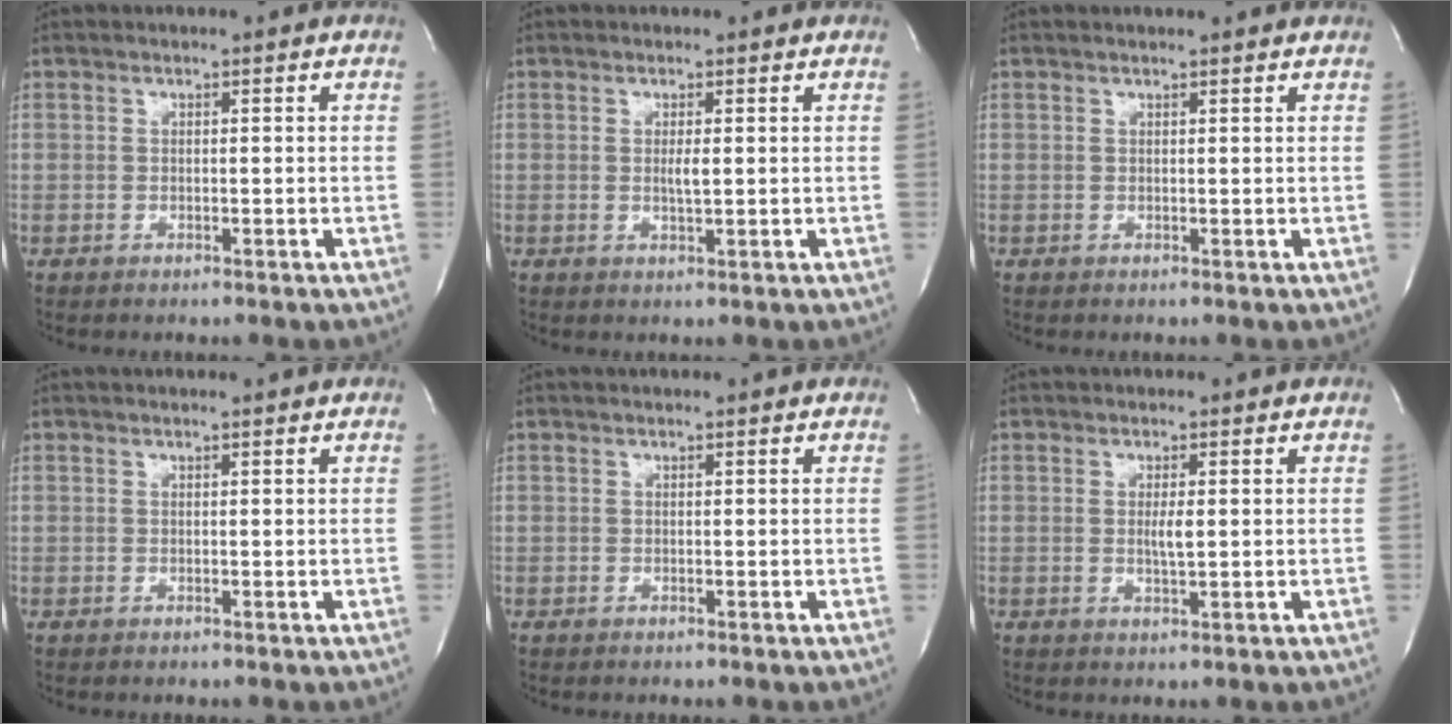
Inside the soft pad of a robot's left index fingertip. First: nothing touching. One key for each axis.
{"total": 1.6, "fx": 0.2, "fy": 0.2, "fz": 1.6, "tx": -0.033, "ty": -0.004, "tz": 0.003}
{"total": 3.3, "fx": 3.2, "fy": 0.2, "fz": 0.9, "tx": -0.015, "ty": 0.012, "tz": 0.030}
{"total": 1.3, "fx": 1.2, "fy": -0.1, "fz": 0.3, "tx": -0.010, "ty": 0.003, "tz": 0.015}
{"total": 1.6, "fx": 1.6, "fy": 0.2, "fz": 0.3, "tx": -0.014, "ty": 0.011, "tz": 0.012}
{"total": 2.0, "fx": 0.2, "fy": 0.2, "fz": 2.0, "tx": -0.039, "ty": -0.004, "tz": 0.004}